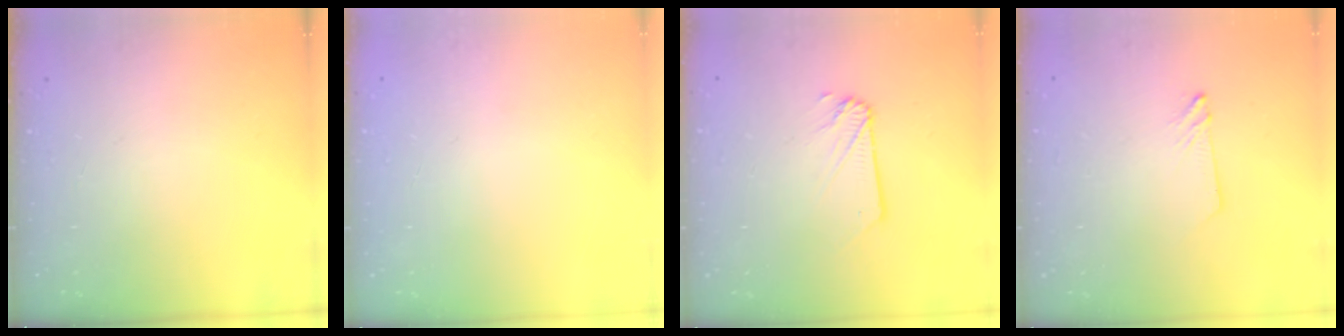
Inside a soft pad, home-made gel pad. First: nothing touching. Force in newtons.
{"total": 0.7, "press": 0.3, "slide": 0.7}
{"total": 1.9, "press": 1.9, "slide": 0.3}
{"total": 2.4, "press": 2.4, "slide": 0.2}